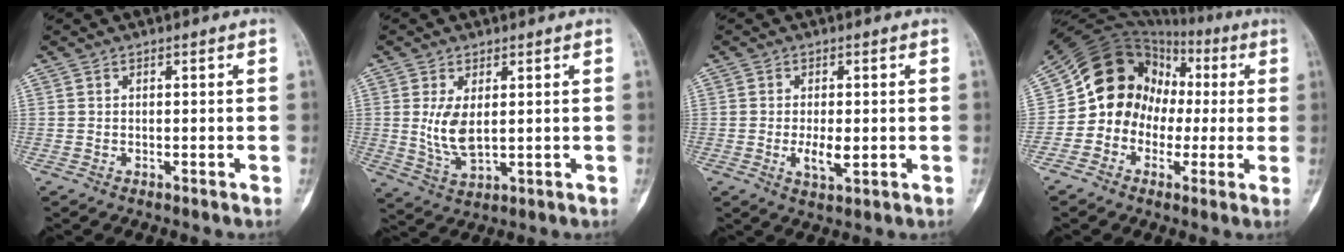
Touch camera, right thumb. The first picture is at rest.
{"total": 6.6, "force": [1.0, 3.2, 5.6], "torque": [-0.111, -0.013, 0.029]}
{"total": 4.4, "force": [-0.6, 1.8, 3.9], "torque": [-0.071, -0.007, -0.007]}
{"total": 14.0, "force": [-0.7, 12.8, 5.8], "torque": [-0.066, 0.051, -0.015]}